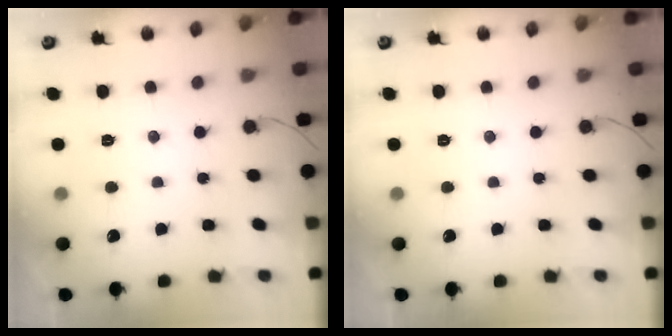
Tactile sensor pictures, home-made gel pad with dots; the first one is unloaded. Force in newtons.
{"total": 0.0}